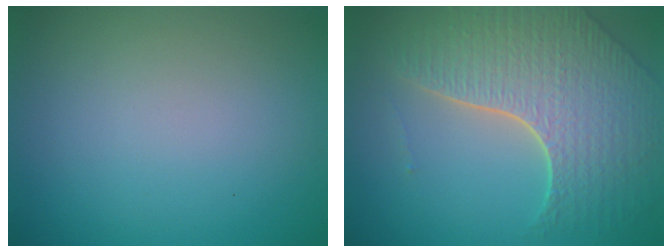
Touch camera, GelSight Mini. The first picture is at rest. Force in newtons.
{"total": 7.8, "press": 5.6, "slide": 5.4}